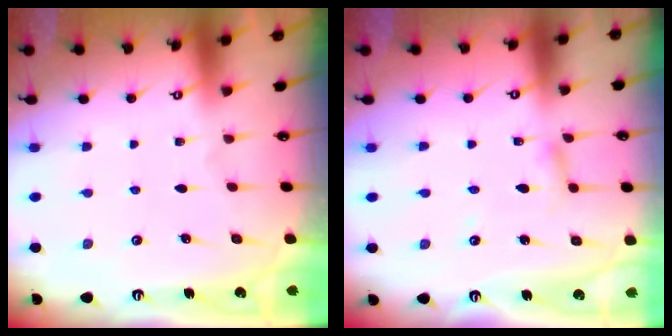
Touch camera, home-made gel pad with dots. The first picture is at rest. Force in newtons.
{"total": 3.3, "press": 3.3, "slide": 0.3}